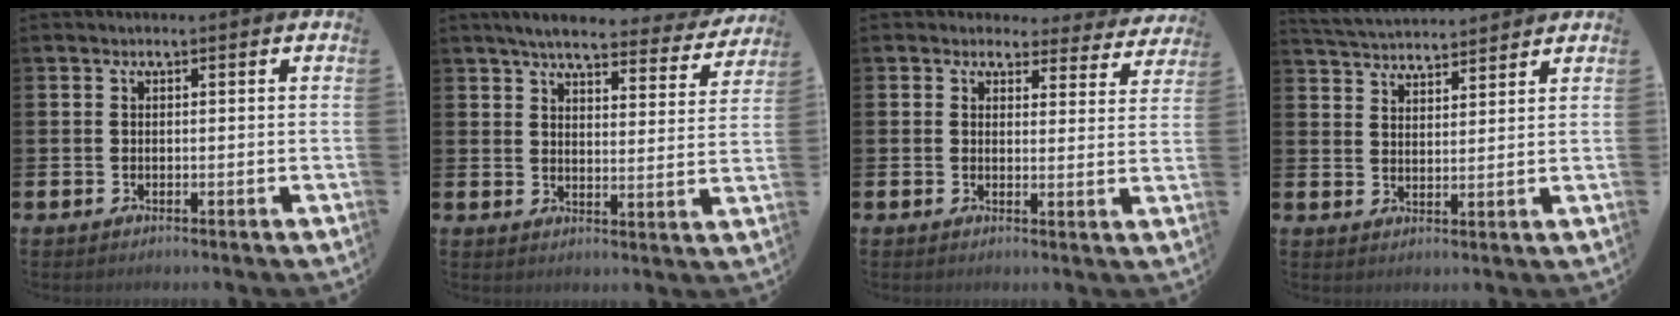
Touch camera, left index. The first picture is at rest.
{"total": 5.6, "force": [5.1, 0.8, 2.1], "torque": [-0.047, -0.030, 0.085]}
{"total": 3.0, "force": [2.7, 1.4, 0.2], "torque": [-0.006, -0.018, 0.043]}
{"total": 4.3, "force": [4.2, 0.4, -0.1], "torque": [-0.017, -0.023, 0.077]}